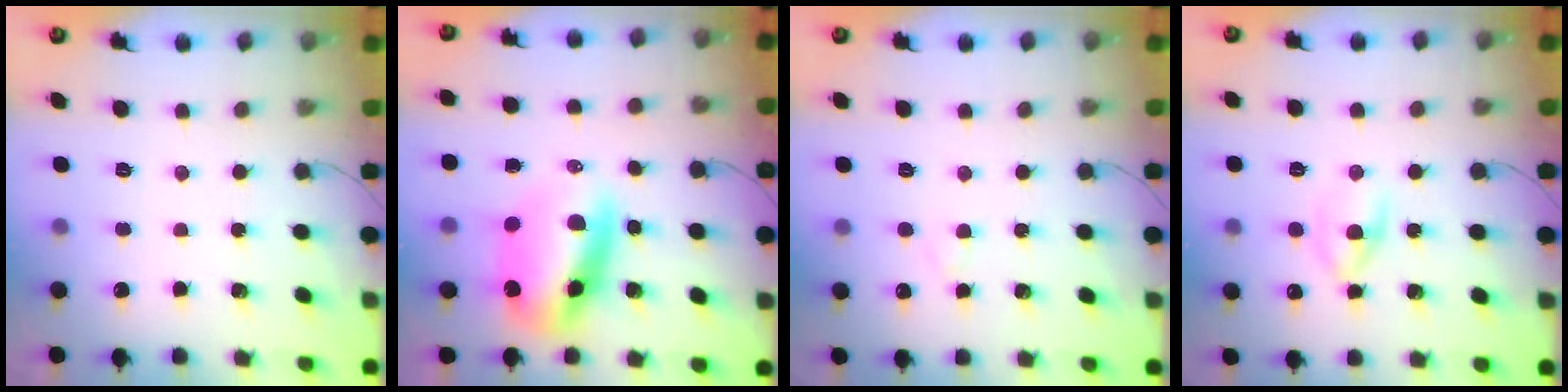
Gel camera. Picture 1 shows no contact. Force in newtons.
{"total": 11.3, "press": 10.9, "slide": 2.8}
{"total": 1.3, "press": 1.1, "slide": 0.7}
{"total": 3.7, "press": 3.6, "slide": 1.0}